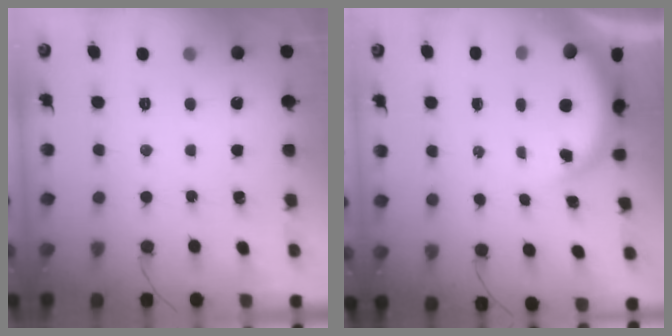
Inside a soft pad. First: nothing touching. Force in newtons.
{"total": 4.6, "press": 4.5, "slide": 1.0}